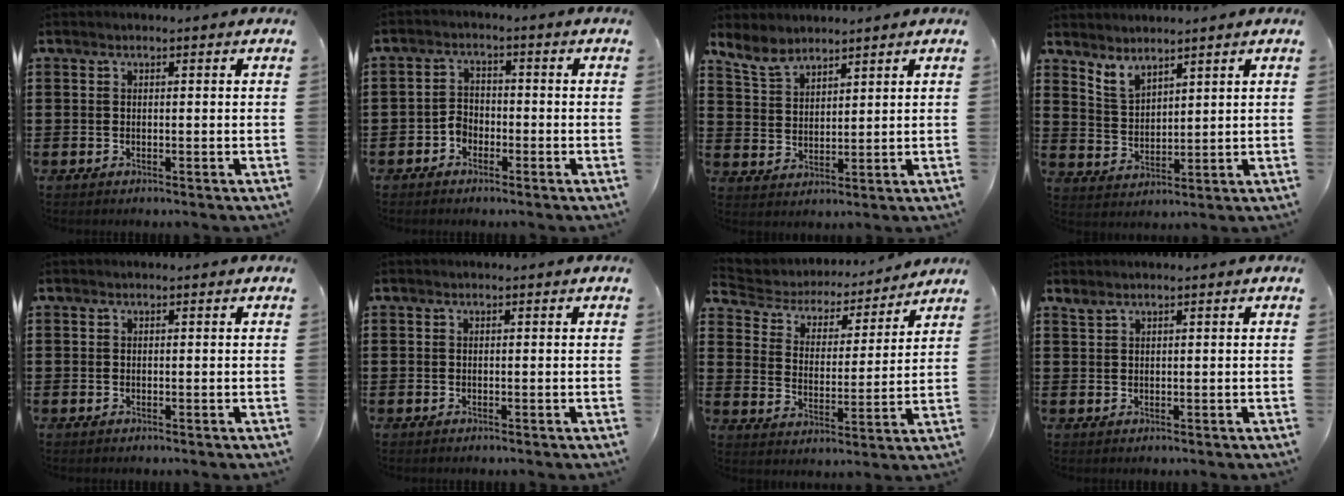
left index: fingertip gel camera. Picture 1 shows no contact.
{"total": 2.6, "force": [-1.7, 1.8, 0.8], "torque": [-0.022, 0.006, -0.036]}
{"total": 5.2, "force": [4.6, 1.9, 1.4], "torque": [-0.046, -0.011, 0.086]}
{"total": 3.5, "force": [3.3, 0.9, 0.8], "torque": [-0.025, -0.009, 0.062]}
{"total": 0.0}
{"total": 0.0}
{"total": 4.1, "force": [4.0, 1.1, 0.4], "torque": [-0.036, -0.033, 0.060]}
{"total": 1.0, "force": [0.9, 0.2, 0.5], "torque": [-0.011, -0.001, 0.017]}